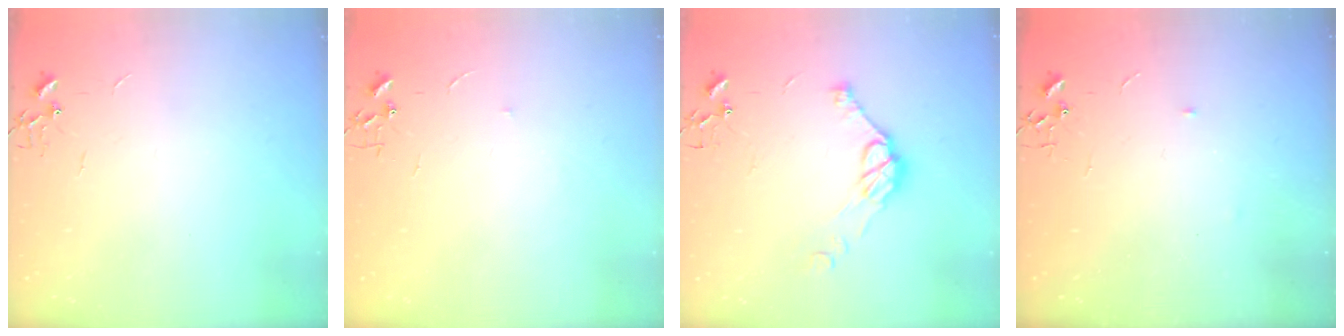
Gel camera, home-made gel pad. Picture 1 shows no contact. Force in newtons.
{"total": 3.7, "press": 3.7, "slide": 0.5}
{"total": 9.5, "press": 9.5, "slide": 0.4}
{"total": 2.8, "press": 2.8, "slide": 0.4}